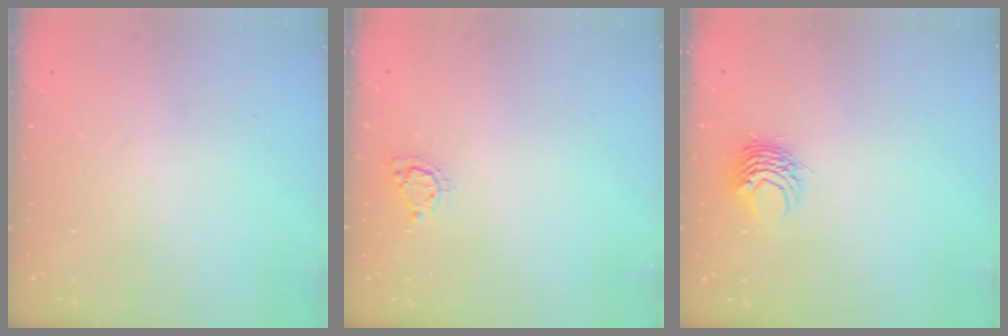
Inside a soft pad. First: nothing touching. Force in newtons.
{"total": 6.1, "press": 6.1, "slide": 0.3}
{"total": 5.5, "press": 5.4, "slide": 0.4}